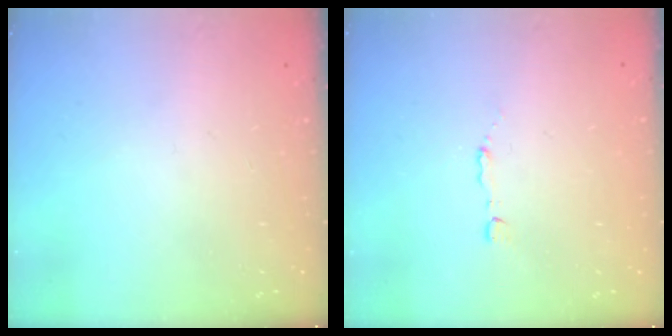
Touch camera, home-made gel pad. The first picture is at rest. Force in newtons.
{"total": 1.1, "press": 1.1, "slide": 0.1}